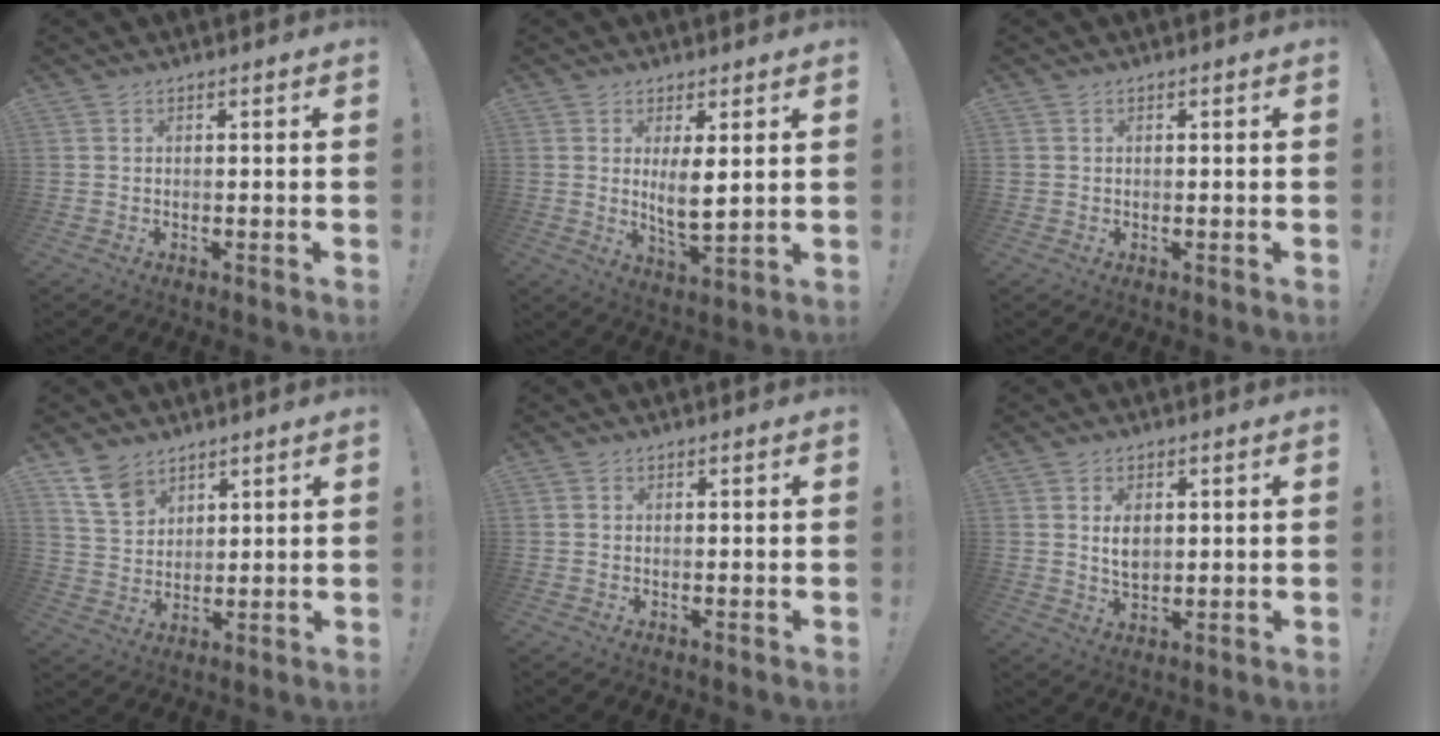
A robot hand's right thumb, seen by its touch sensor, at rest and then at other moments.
{"total": 6.7, "force": [2.3, 2.0, 5.9], "torque": [-0.094, -0.022, 0.040]}
{"total": 0.6, "force": [0.0, 0.6, 0.0], "torque": [-0.001, 0.003, 0.001]}
{"total": 9.6, "force": [6.7, 5.9, 3.5], "torque": [-0.059, -0.038, 0.132]}
{"total": 0.0}
{"total": 5.2, "force": [1.3, 3.2, 3.9], "torque": [-0.051, -0.004, 0.019]}